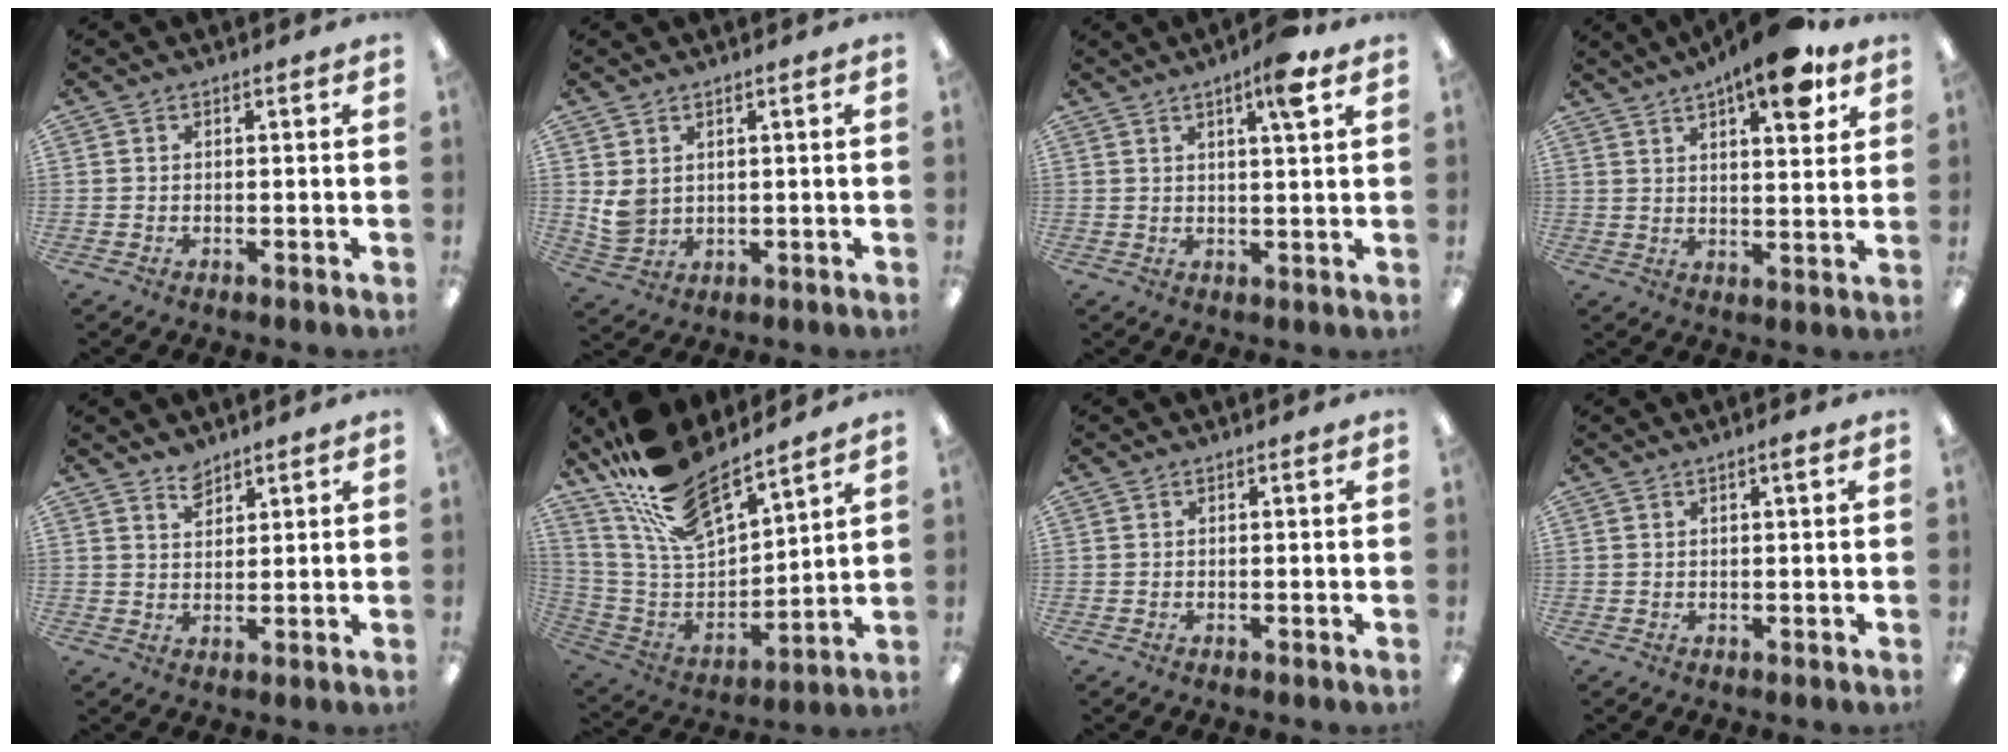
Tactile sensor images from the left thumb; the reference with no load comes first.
{"total": 4.6, "force": [2.1, 3.3, 2.4], "torque": [-0.047, -0.007, 0.040]}
{"total": 6.9, "force": [4.2, 0.8, 5.4], "torque": [-0.085, -0.011, 0.063]}
{"total": 12.0, "force": [7.7, 3.7, 8.5], "torque": [-0.115, -0.043, 0.123]}
{"total": 3.7, "force": [3.3, 1.5, 1.0], "torque": [-0.017, -0.014, 0.061]}
{"total": 18.4, "force": [15.6, 5.8, 8.0], "torque": [-0.174, -0.104, 0.279]}
{"total": 0.0}
{"total": 1.7, "force": [0.8, 0.3, 1.5], "torque": [-0.022, -0.001, 0.011]}